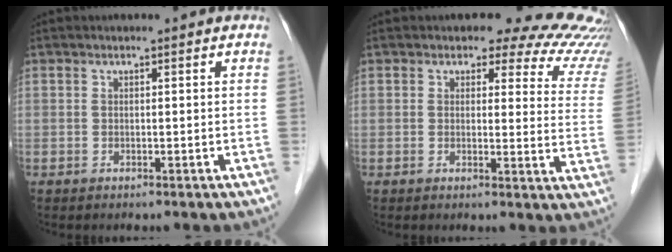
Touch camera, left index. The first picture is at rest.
{"total": 13.4, "force": [12.3, 4.1, 3.4], "torque": [0.000, -0.066, 0.093]}